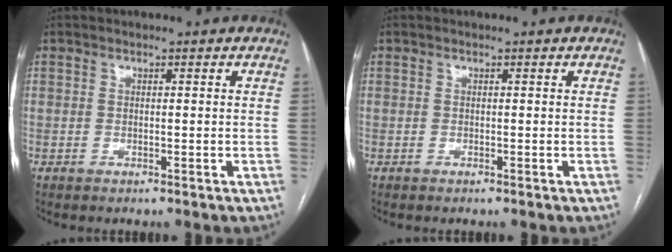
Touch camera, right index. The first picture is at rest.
{"total": 0.0}